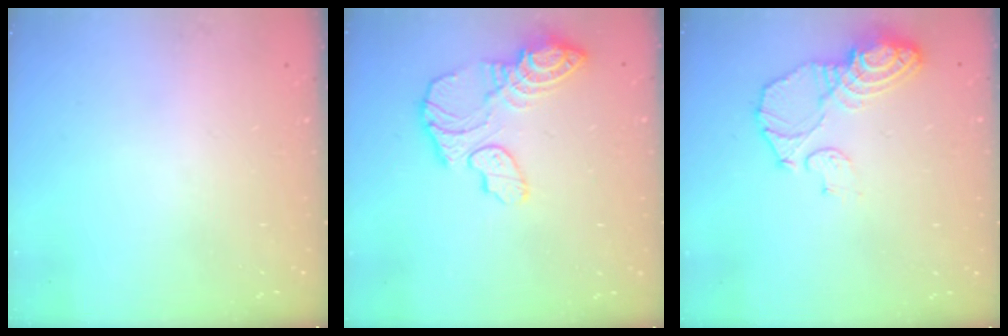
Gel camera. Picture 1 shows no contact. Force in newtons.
{"total": 13.8, "press": 13.7, "slide": 1.4}
{"total": 10.5, "press": 10.4, "slide": 0.9}